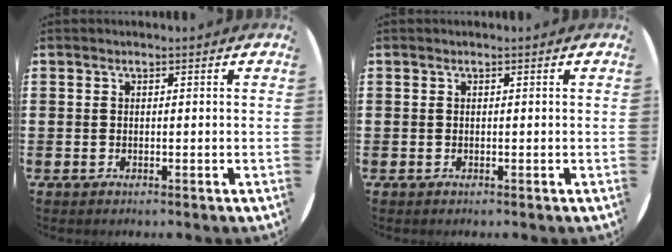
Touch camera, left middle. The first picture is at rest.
{"total": 0.0}